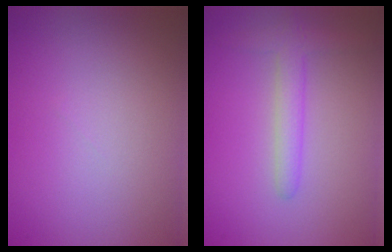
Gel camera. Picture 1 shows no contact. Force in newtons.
{"total": 2.6, "press": 2.6, "slide": 0.2}